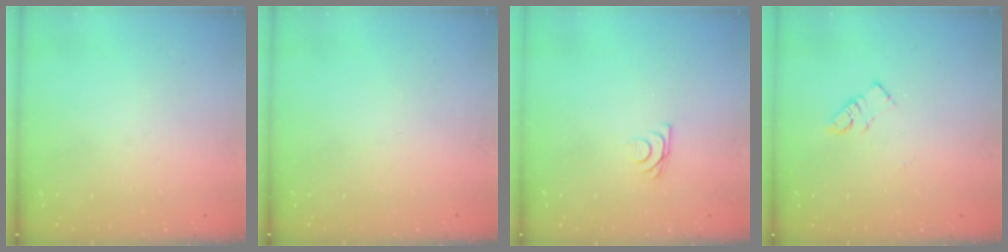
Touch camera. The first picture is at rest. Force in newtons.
{"total": 0.0}
{"total": 6.1, "press": 6.0, "slide": 0.8}
{"total": 5.5, "press": 5.4, "slide": 0.5}